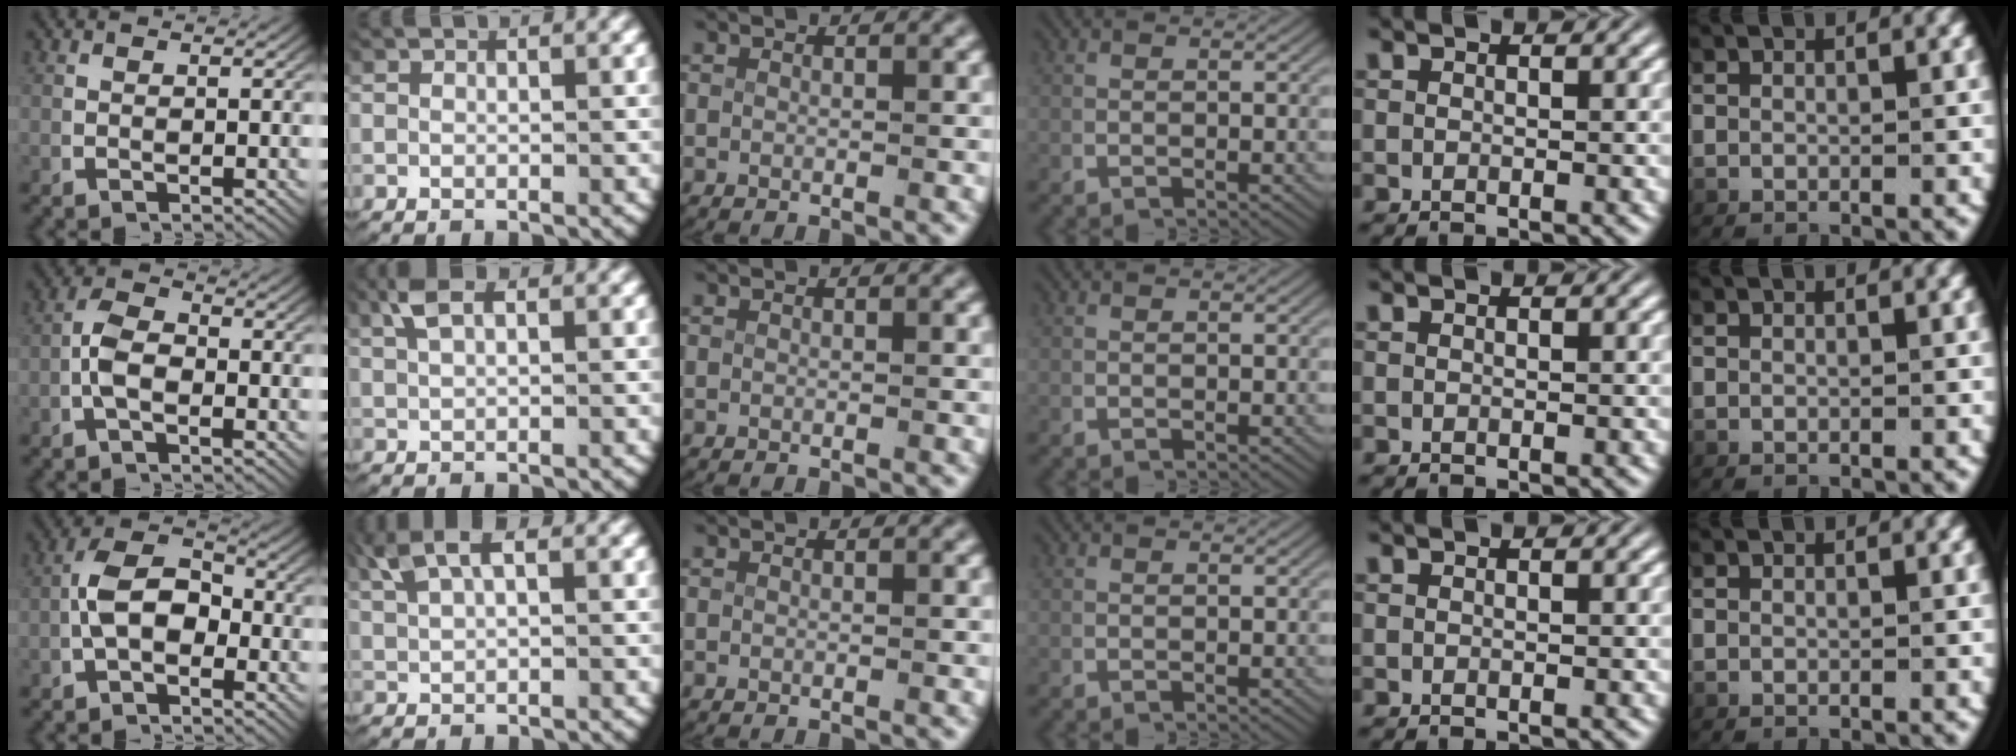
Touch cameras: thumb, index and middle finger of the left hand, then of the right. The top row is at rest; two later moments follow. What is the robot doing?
{"motion": "lift_and_place", "object": "key"}